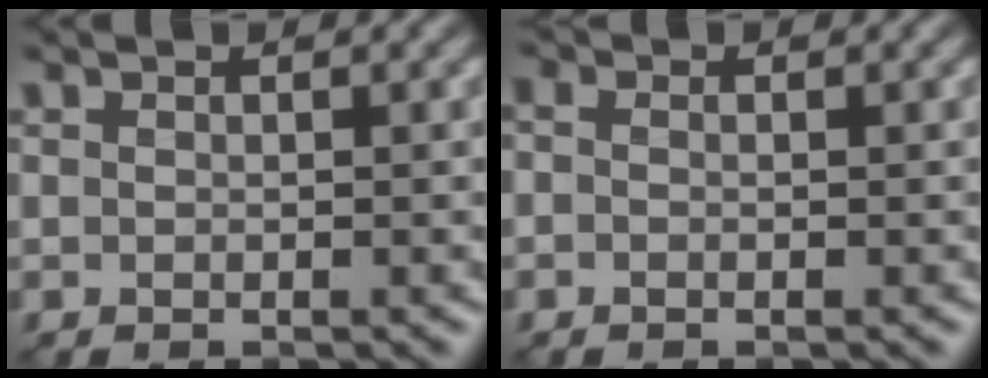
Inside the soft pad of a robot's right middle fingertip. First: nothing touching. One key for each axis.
{"total": 0.9, "fx": 0.0, "fy": 0.7, "fz": 0.5, "tx": -0.014, "ty": -0.001, "tz": -0.009}